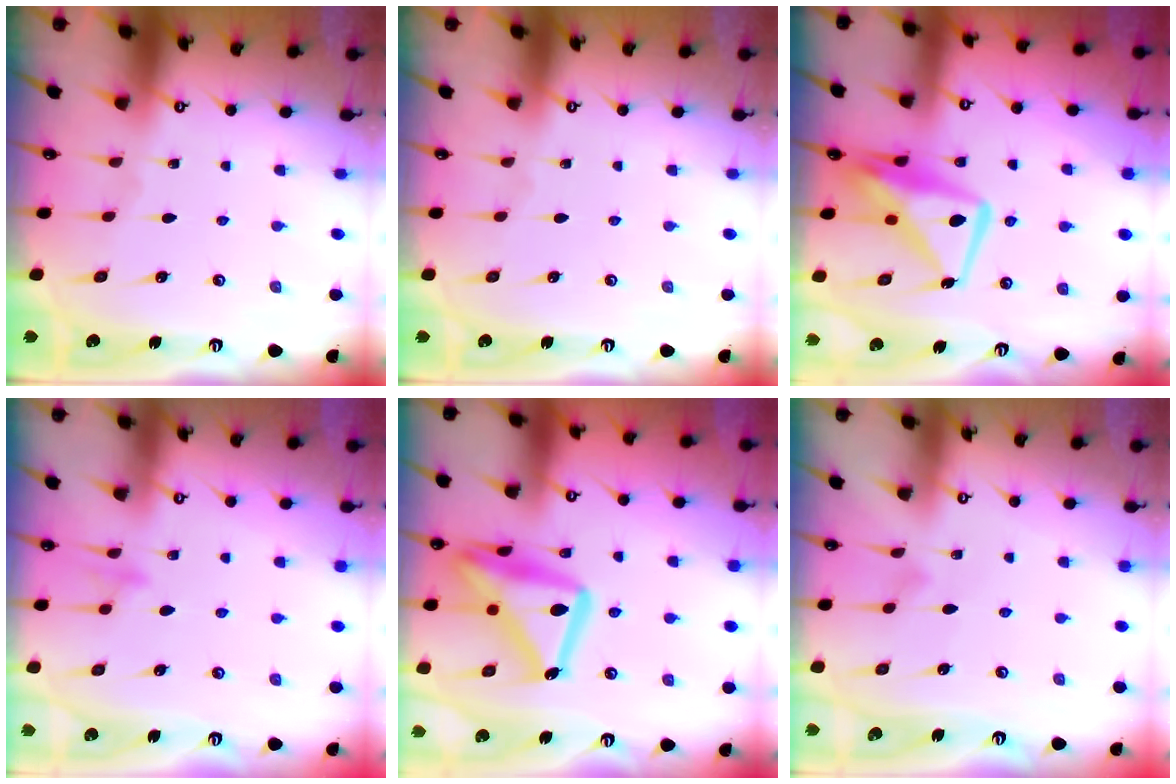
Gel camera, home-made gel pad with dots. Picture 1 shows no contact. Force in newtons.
{"total": 0.0}
{"total": 12.1, "press": 12.0, "slide": 1.3}
{"total": 7.9, "press": 7.9, "slide": 0.6}
{"total": 21.1, "press": 21.0, "slide": 1.6}
{"total": 5.0, "press": 4.9, "slide": 0.3}